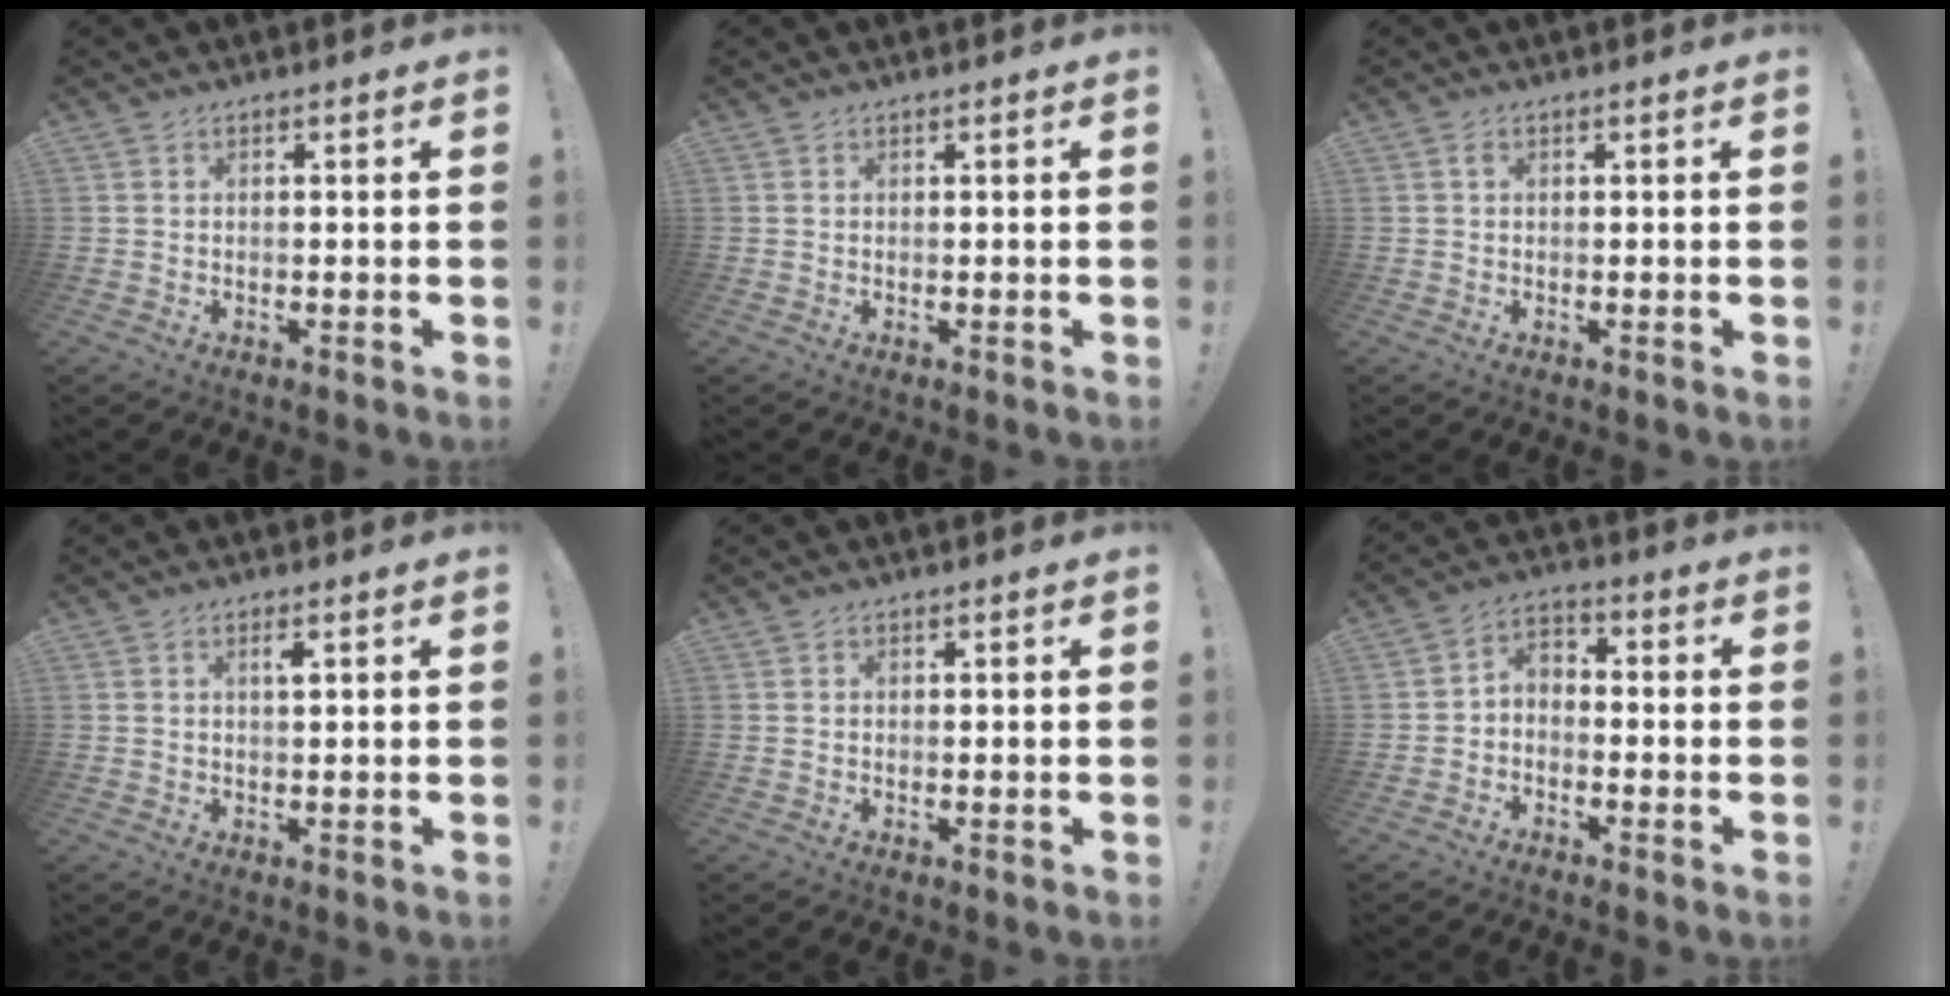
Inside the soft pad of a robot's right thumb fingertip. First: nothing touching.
{"total": 0.0}
{"total": 0.9, "force": [0.3, 0.6, 0.6], "torque": [-0.009, 0.003, 0.003]}
{"total": 1.6, "force": [0.6, 0.1, 1.5], "torque": [-0.017, -0.002, 0.005]}
{"total": 0.0}
{"total": 4.1, "force": [-3.0, 2.2, 1.7], "torque": [-0.041, 0.007, -0.058]}